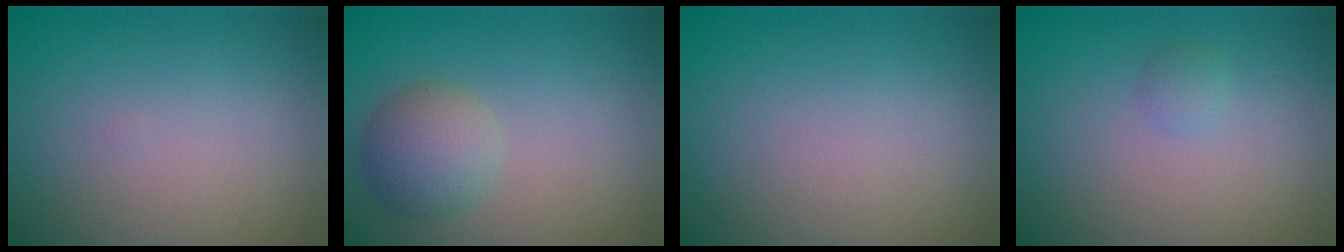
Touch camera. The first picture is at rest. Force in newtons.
{"total": 2.8, "press": 2.8, "slide": 0.3}
{"total": 0.0}
{"total": 0.8, "press": 0.8, "slide": 0.1}